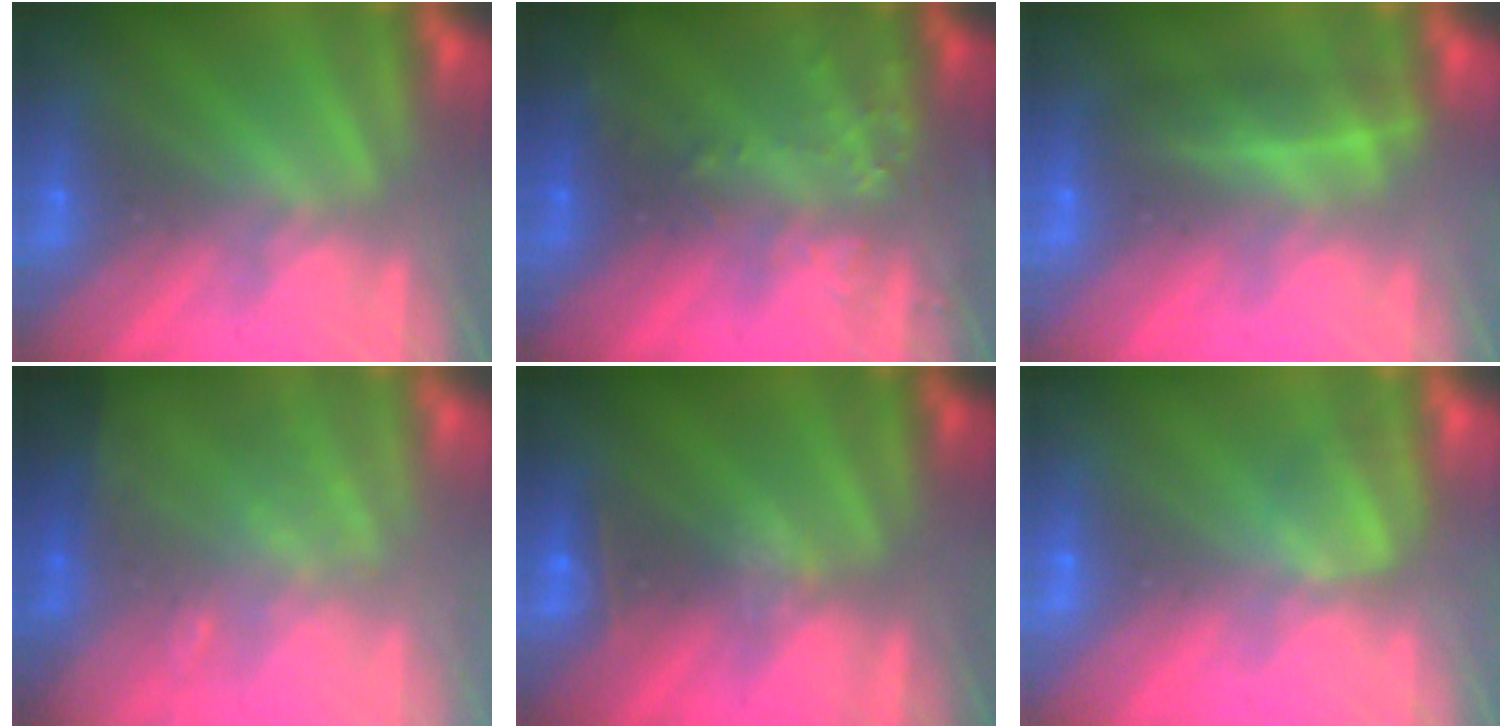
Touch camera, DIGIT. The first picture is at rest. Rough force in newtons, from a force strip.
{"total": 2.9}
{"total": 2.0}
{"total": 2.7}
{"total": 2.7}
{"total": 4.5}